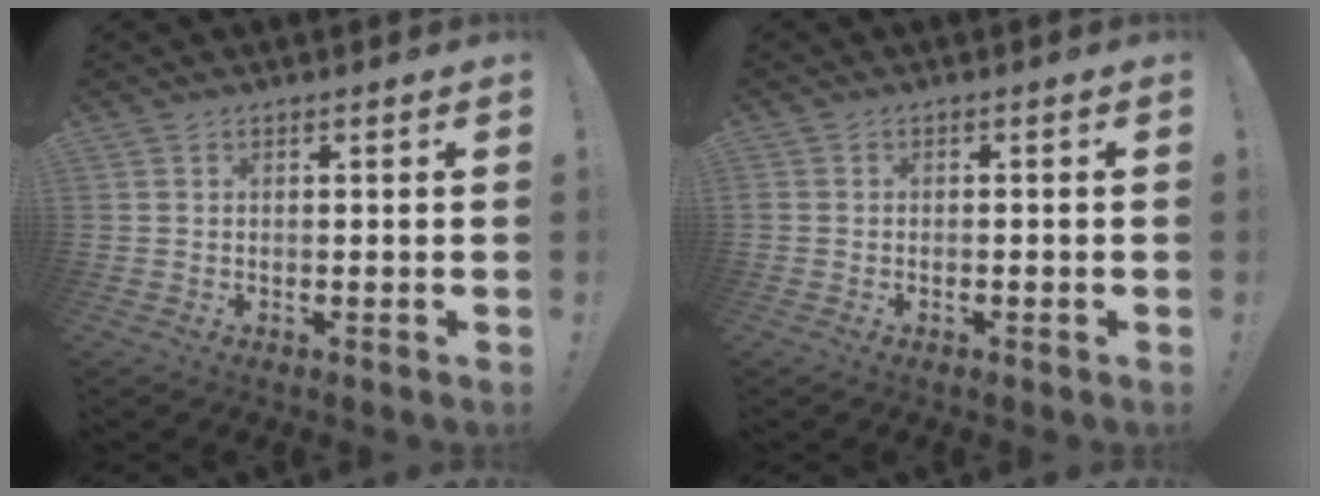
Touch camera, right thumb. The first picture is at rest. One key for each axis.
{"total": 0.9, "fx": -0.8, "fy": 0.3, "fz": 0.3, "tx": -0.003, "ty": 0.000, "tz": -0.014}